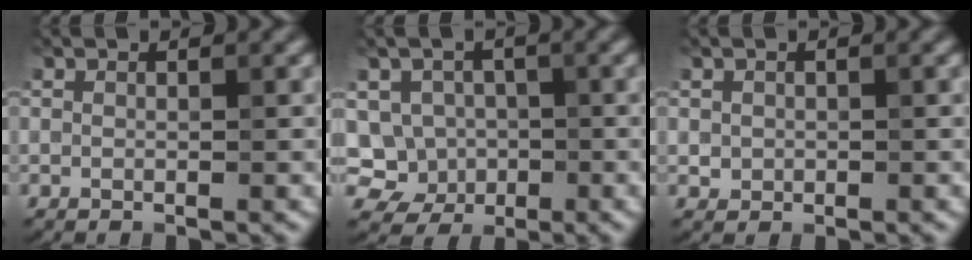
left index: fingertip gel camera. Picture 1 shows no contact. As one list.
[{"total": 4.9, "force": [-0.9, 4.6, 1.3], "torque": [-0.008, 0.010, -0.035]}, {"total": 0.9, "force": [0.1, 0.9, 0.2], "torque": [0.003, -0.005, 0.003]}]